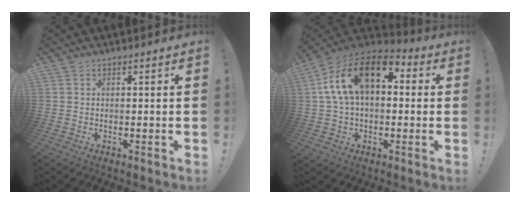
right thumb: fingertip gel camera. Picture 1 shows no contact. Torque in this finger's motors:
{"motor_torque": [1.71, 3.05, 0.69, -0.30, 0.25]}